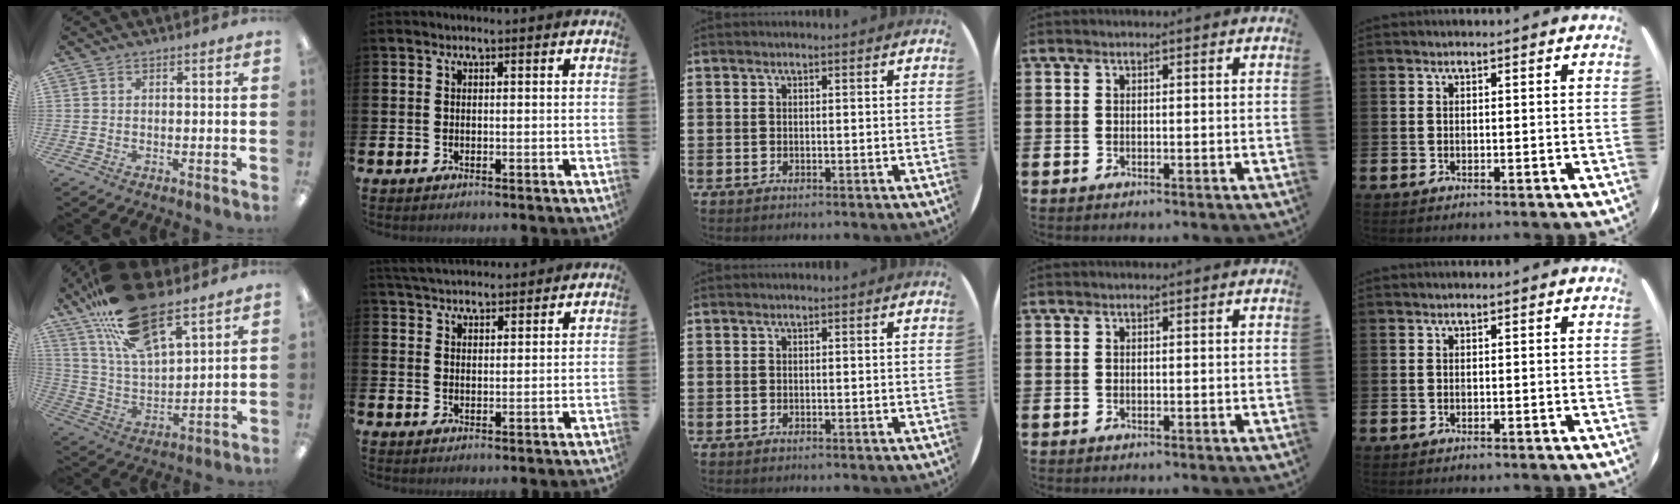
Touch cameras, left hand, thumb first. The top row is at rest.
{"thumb": {"total": 20.6, "force": [14.2, 7.6, 12.8], "torque": [-0.241, -0.062, 0.252]}, "index": {"total": 4.2, "force": [4.1, 0.8, 0.5], "torque": [-0.019, -0.018, 0.076]}}